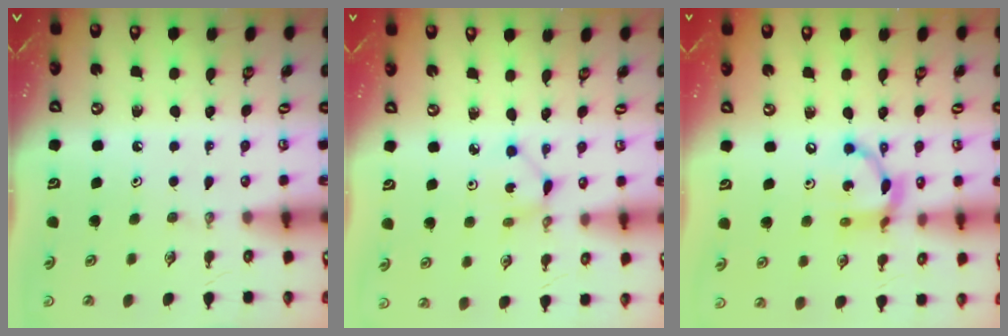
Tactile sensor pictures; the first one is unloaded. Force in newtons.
{"total": 2.0, "press": 1.9, "slide": 0.2}
{"total": 12.0, "press": 12.0, "slide": 0.9}